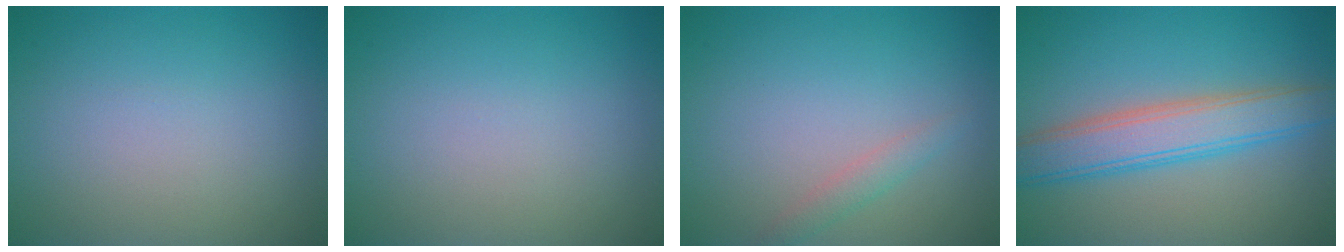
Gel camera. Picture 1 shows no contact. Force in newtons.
{"total": 0.0}
{"total": 1.3, "press": 1.3, "slide": 0.1}
{"total": 5.4, "press": 5.3, "slide": 0.3}